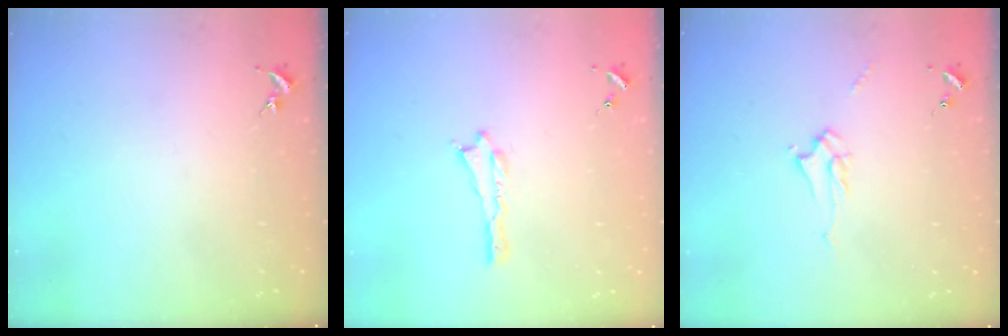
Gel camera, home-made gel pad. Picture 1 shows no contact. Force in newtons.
{"total": 0.0}
{"total": 2.2, "press": 2.2, "slide": 0.1}